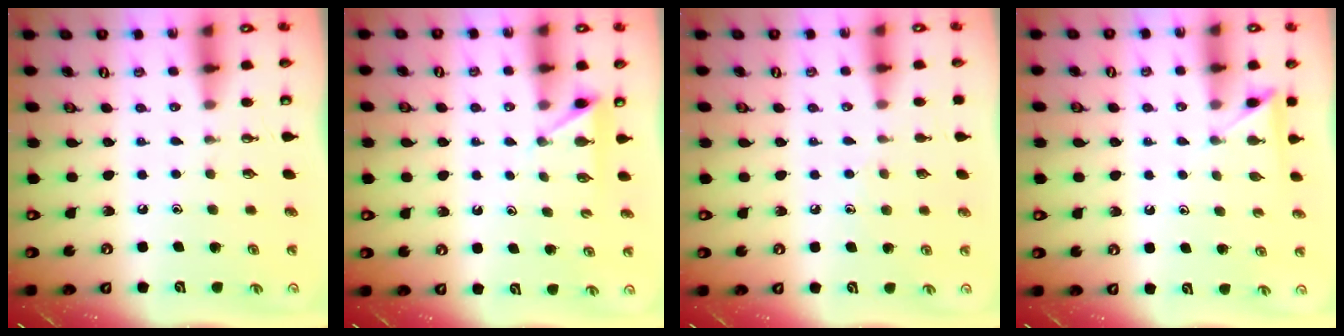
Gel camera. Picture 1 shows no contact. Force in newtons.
{"total": 3.0, "press": 2.9, "slide": 0.4}
{"total": 5.6, "press": 5.6, "slide": 0.5}
{"total": 4.7, "press": 4.6, "slide": 0.6}